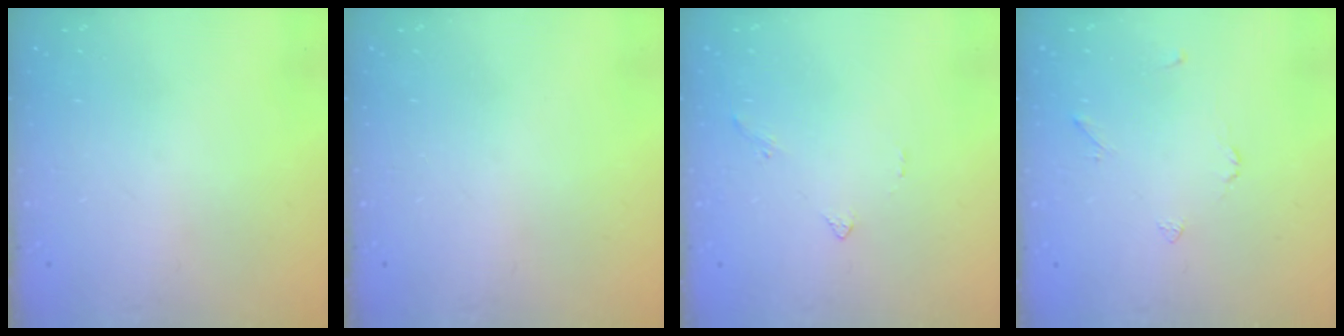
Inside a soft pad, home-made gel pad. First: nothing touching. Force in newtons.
{"total": 0.0}
{"total": 1.4, "press": 1.4, "slide": 0.4}
{"total": 2.2, "press": 2.2, "slide": 0.5}